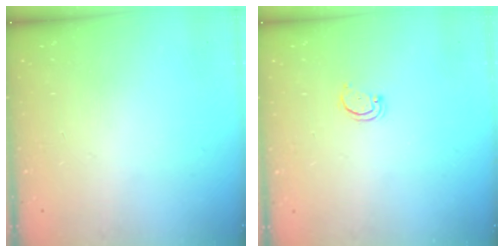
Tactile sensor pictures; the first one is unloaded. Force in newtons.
{"total": 2.2, "press": 2.1, "slide": 0.4}